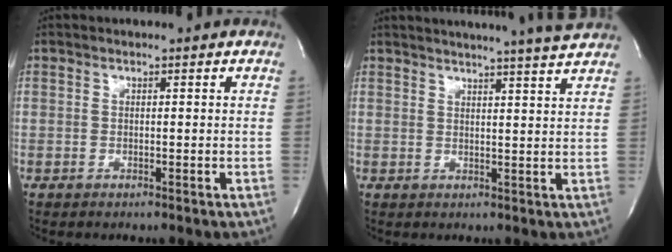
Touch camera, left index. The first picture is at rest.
{"total": 11.3, "force": [10.5, -1.6, 3.9], "torque": [-0.064, -0.023, 0.124]}